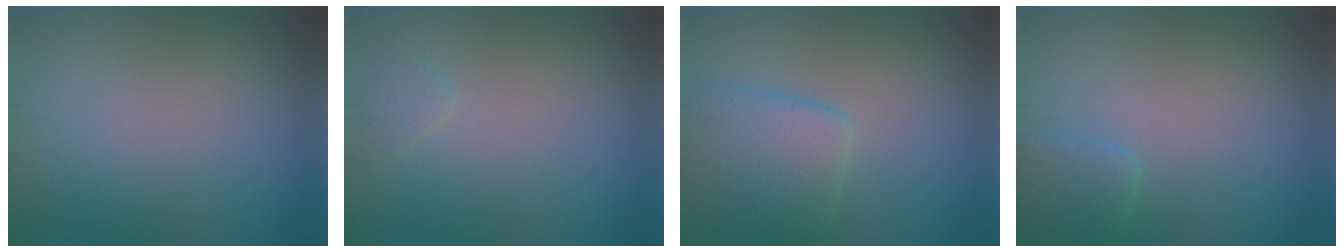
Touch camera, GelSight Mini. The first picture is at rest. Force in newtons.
{"total": 0.9, "press": 0.9, "slide": 0.1}
{"total": 4.4, "press": 4.4, "slide": 0.3}
{"total": 1.8, "press": 1.8, "slide": 0.2}